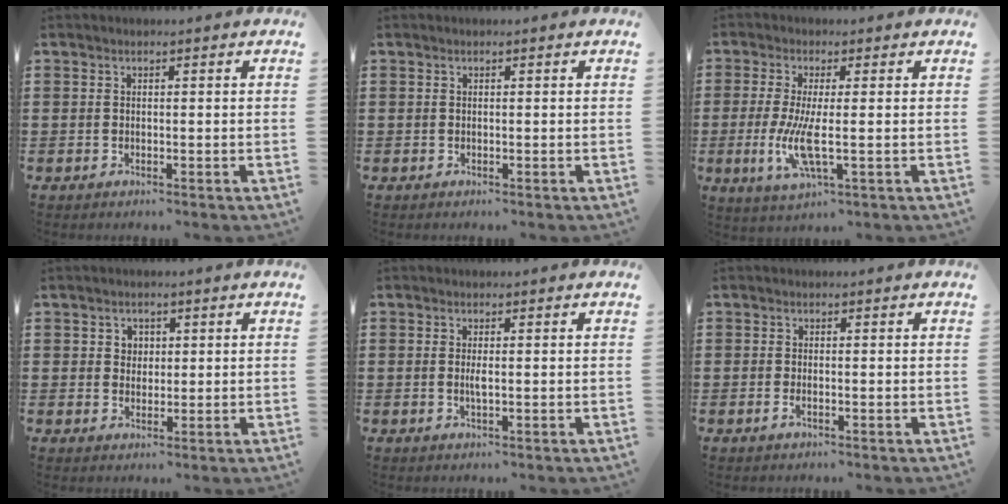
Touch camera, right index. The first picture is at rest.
{"total": 0.0}
{"total": 6.8, "force": [-1.0, 1.2, 6.6], "torque": [-0.141, -0.019, -0.022]}
{"total": 2.1, "force": [0.7, 1.9, 0.4], "torque": [-0.016, 0.010, 0.011]}
{"total": 1.5, "force": [0.0, 0.3, 1.4], "torque": [-0.027, 0.000, -0.002]}
{"total": 0.7, "force": [-0.3, 0.1, 0.6], "torque": [-0.012, -0.004, -0.004]}